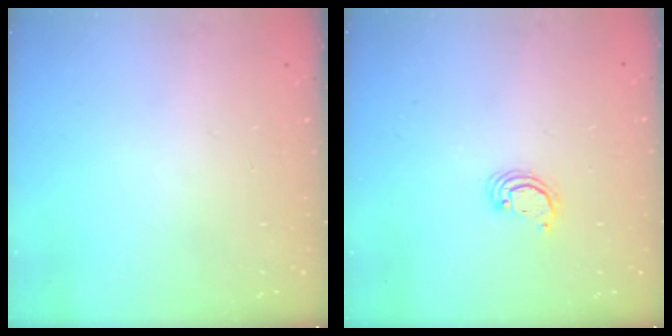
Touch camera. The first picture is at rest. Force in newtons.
{"total": 2.4, "press": 2.4, "slide": 0.3}